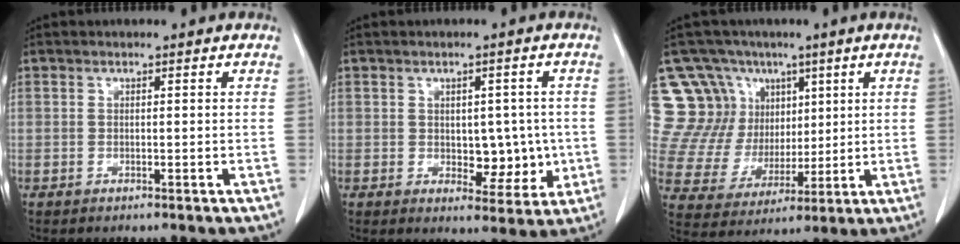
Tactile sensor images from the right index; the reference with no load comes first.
{"total": 6.0, "force": [-0.1, 3.6, 4.8], "torque": [-0.048, 0.004, 0.012]}
{"total": 14.7, "force": [7.3, 12.4, 3.0], "torque": [-0.072, 0.063, 0.157]}